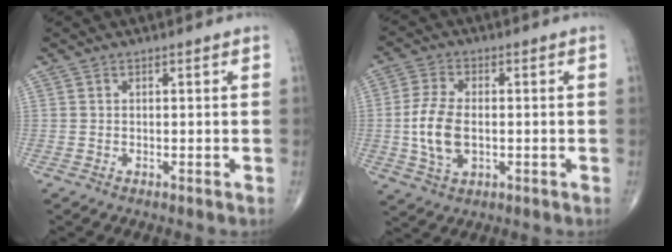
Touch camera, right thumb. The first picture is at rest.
{"total": 8.9, "force": [-0.7, 5.2, 7.2], "torque": [-0.145, -0.001, -0.012]}